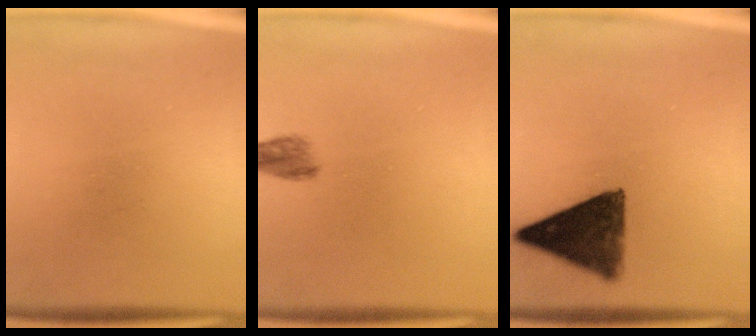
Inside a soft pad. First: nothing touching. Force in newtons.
{"total": 2.4}
{"total": 11.5}